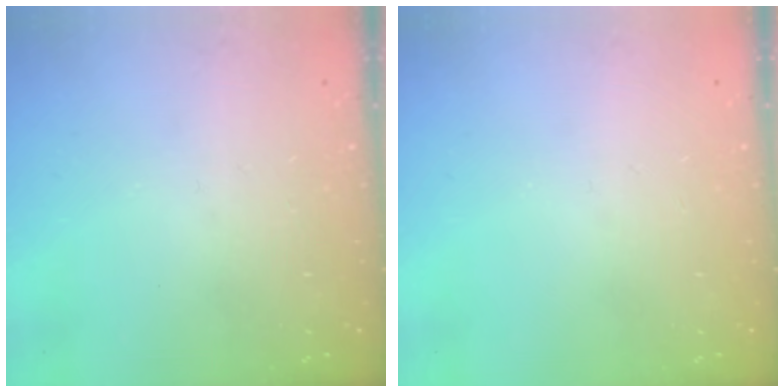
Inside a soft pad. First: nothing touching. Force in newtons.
{"total": 0.0}